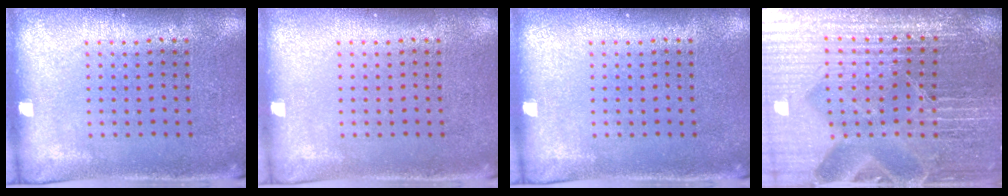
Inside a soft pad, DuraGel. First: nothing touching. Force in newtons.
{"total": 0.0}
{"total": 0.0}
{"total": 5.3, "press": 5.0, "slide": 1.8}